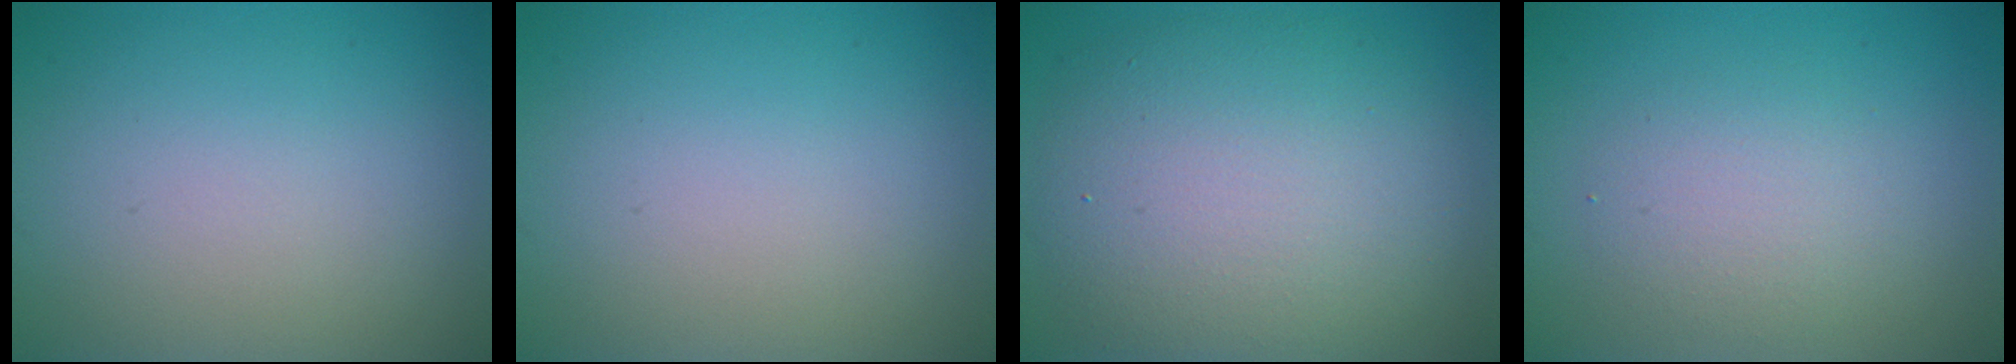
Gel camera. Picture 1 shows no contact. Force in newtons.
{"total": 0.0}
{"total": 9.6, "press": 9.6, "slide": 0.4}
{"total": 2.6, "press": 2.6, "slide": 0.1}